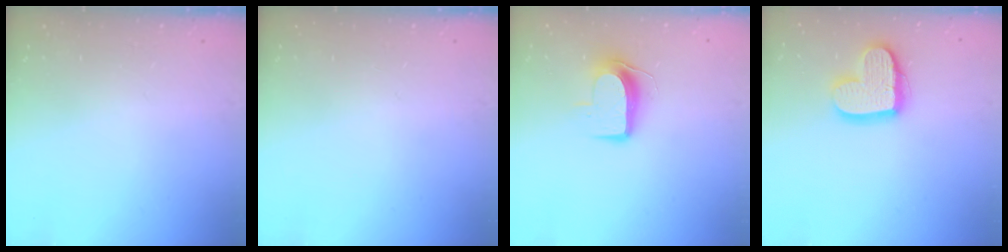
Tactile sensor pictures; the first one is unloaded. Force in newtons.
{"total": 0.0}
{"total": 8.8, "press": 8.8, "slide": 0.5}
{"total": 14.9, "press": 14.8, "slide": 1.1}